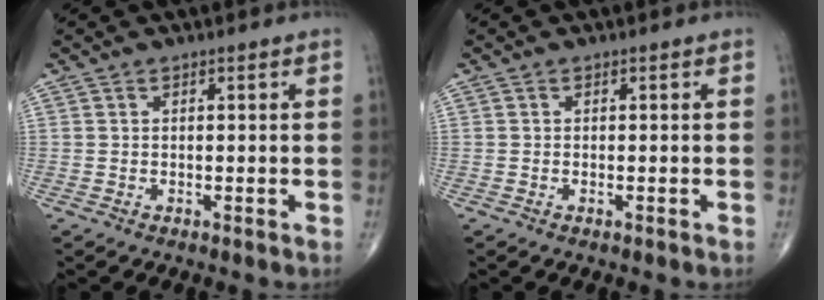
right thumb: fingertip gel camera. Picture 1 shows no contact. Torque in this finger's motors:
{"motor_torque": [-0.24, -0.07, -0.16, -0.03, -0.03]}